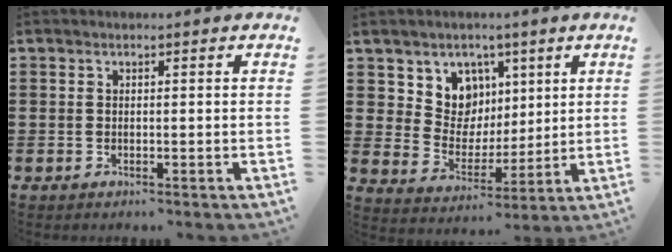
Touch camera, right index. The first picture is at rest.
{"total": 7.8, "force": [4.1, 6.5, 1.4], "torque": [-0.066, -0.021, 0.077]}